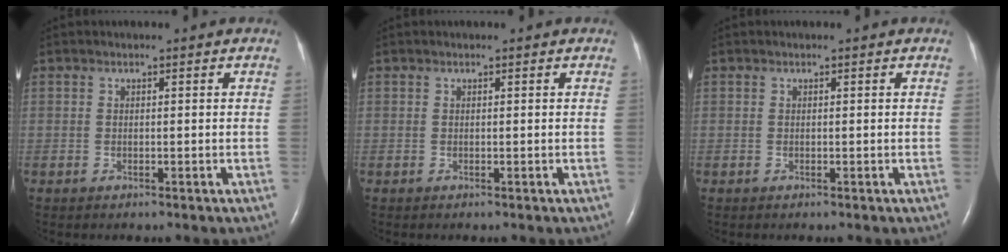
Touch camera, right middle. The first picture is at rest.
{"total": 0.0}
{"total": 0.0}